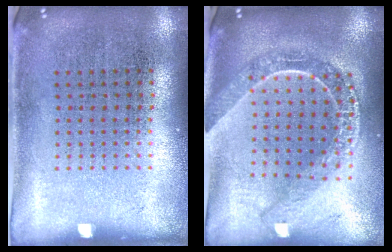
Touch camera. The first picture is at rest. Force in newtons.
{"total": 2.2, "press": 1.8, "slide": 1.2}